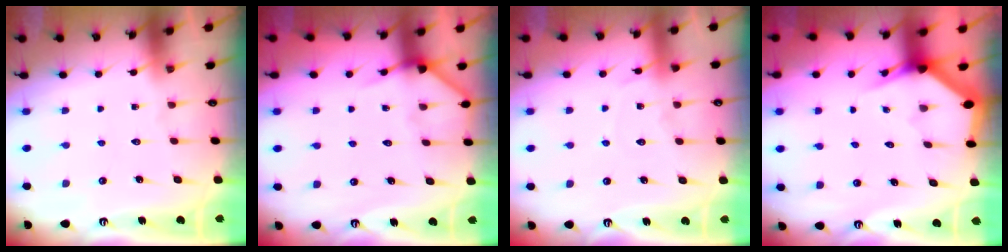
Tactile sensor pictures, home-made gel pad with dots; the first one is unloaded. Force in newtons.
{"total": 5.4, "press": 5.4, "slide": 0.5}
{"total": 6.8, "press": 6.8, "slide": 0.7}
{"total": 3.0, "press": 3.0, "slide": 0.0}